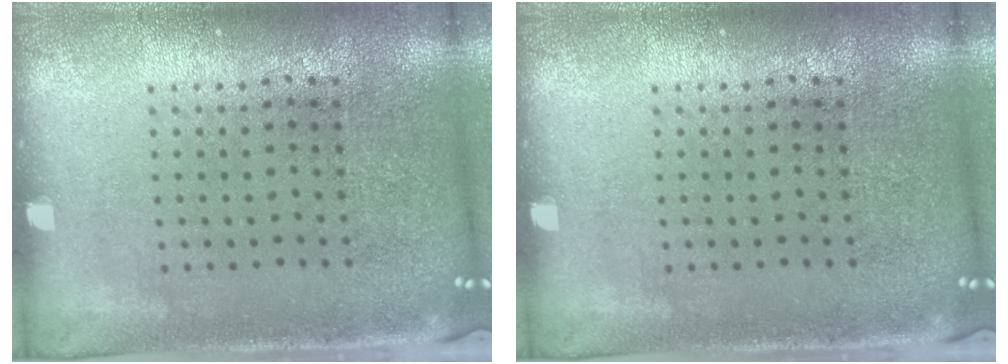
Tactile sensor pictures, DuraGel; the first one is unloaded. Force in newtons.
{"total": 0.0}